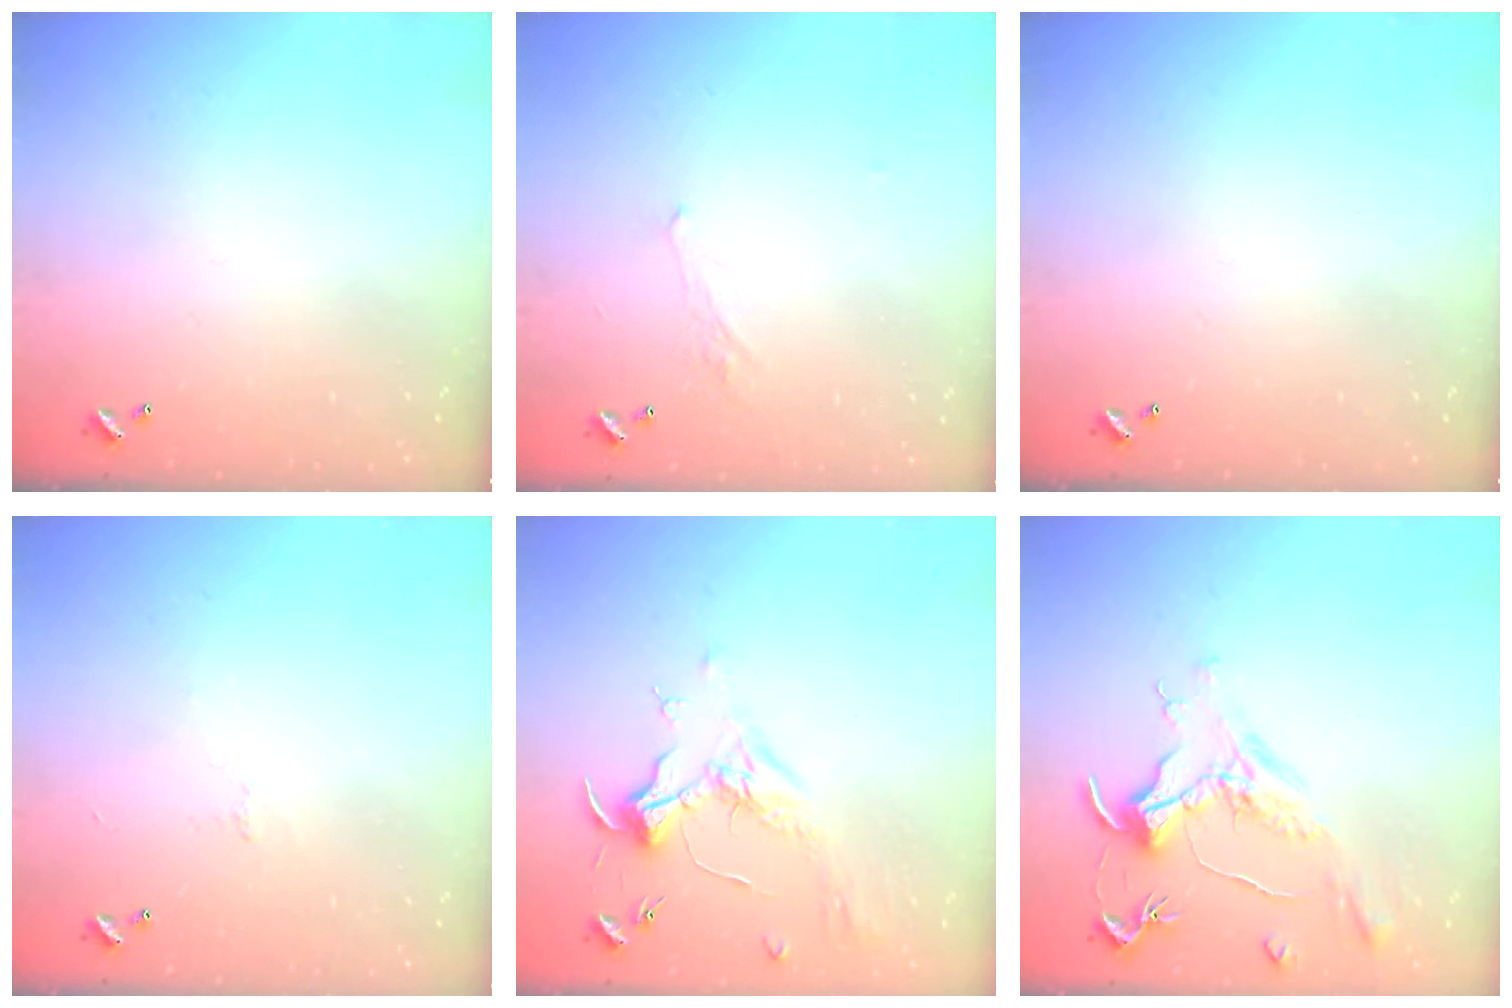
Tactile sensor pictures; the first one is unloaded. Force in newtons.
{"total": 1.7, "press": 1.6, "slide": 0.6}
{"total": 0.0}
{"total": 0.6, "press": 0.4, "slide": 0.5}
{"total": 1.8, "press": 1.7, "slide": 0.8}
{"total": 1.6, "press": 1.4, "slide": 0.7}